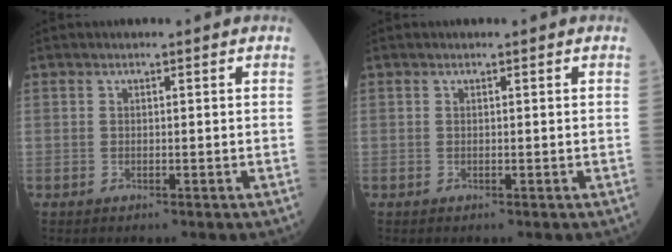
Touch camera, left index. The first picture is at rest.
{"total": 0.0}